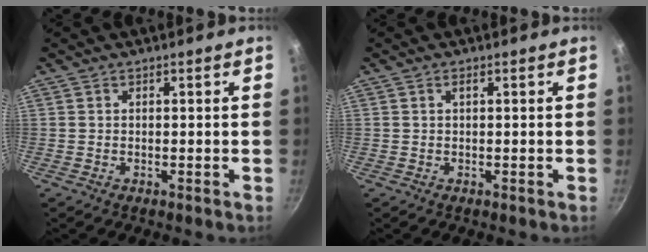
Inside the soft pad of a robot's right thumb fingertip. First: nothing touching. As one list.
[{"total": 0.7, "force": [0.3, 0.2, 0.6], "torque": [-0.011, 0.003, 0.005]}]